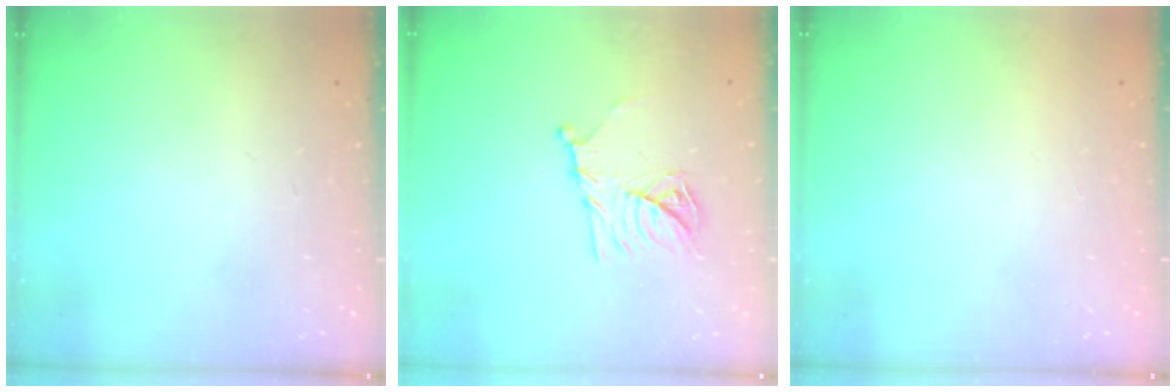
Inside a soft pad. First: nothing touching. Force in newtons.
{"total": 11.7, "press": 11.7, "slide": 0.4}
{"total": 1.6, "press": 1.5, "slide": 0.1}